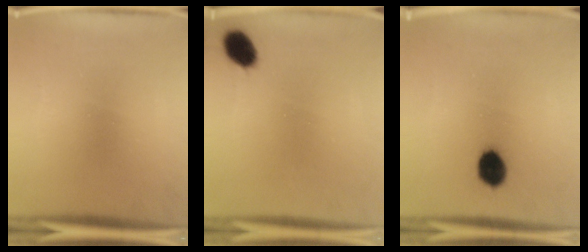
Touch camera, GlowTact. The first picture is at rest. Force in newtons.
{"total": 5.9}
{"total": 6.5}